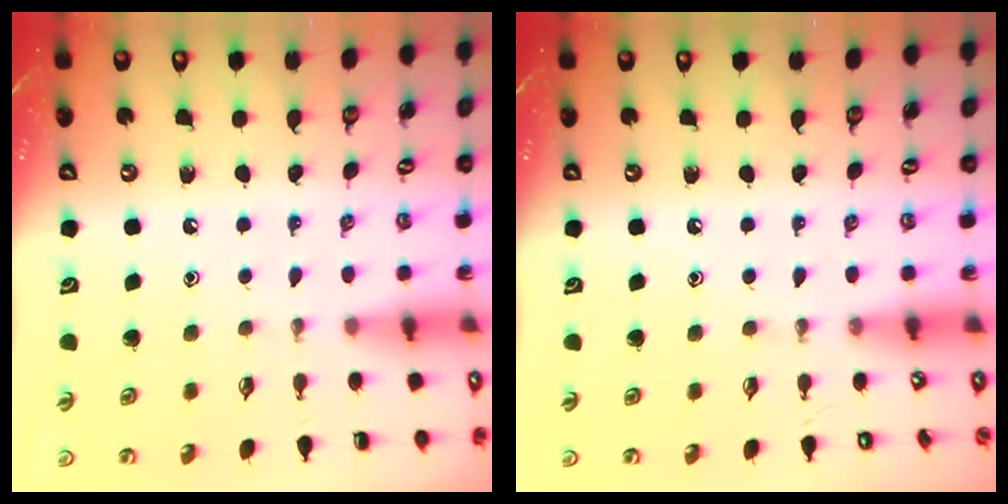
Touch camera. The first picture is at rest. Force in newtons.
{"total": 0.0}